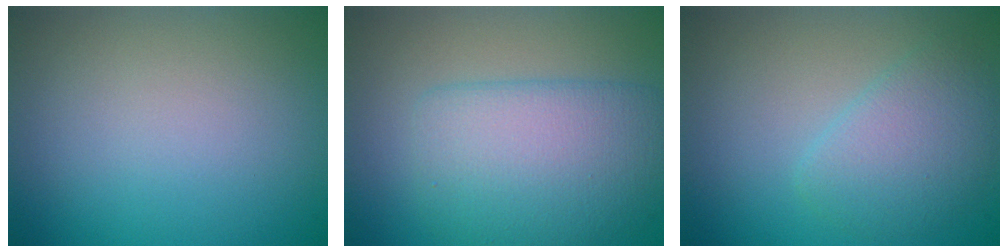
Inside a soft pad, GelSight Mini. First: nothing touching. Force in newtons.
{"total": 5.8, "press": 5.8, "slide": 0.1}
{"total": 3.2, "press": 3.2, "slide": 0.1}